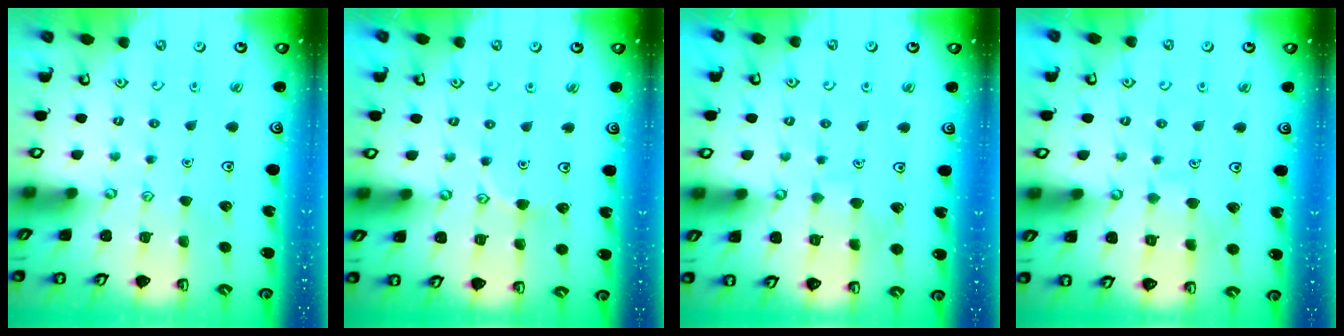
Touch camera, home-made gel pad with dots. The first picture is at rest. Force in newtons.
{"total": 4.2, "press": 4.2, "slide": 0.4}
{"total": 4.5, "press": 4.5, "slide": 0.6}
{"total": 5.7, "press": 5.7, "slide": 0.4}